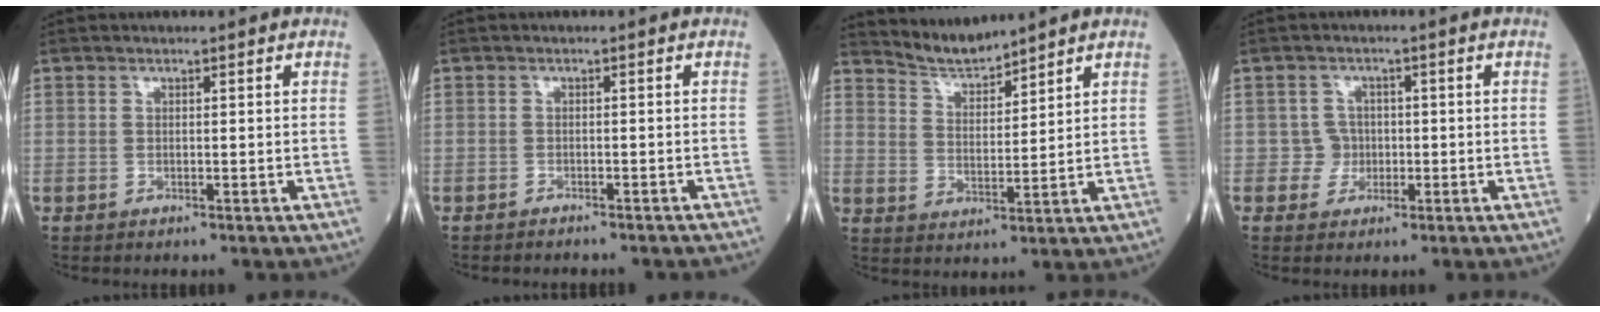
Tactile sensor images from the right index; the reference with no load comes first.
{"total": 6.1, "force": [-5.7, 1.2, 1.9], "torque": [-0.019, -0.010, -0.061]}
{"total": 5.1, "force": [5.1, -0.1, 0.0], "torque": [-0.007, -0.001, 0.106]}
{"total": 2.4, "force": [-0.4, 2.4, 0.0], "torque": [0.010, 0.010, -0.007]}